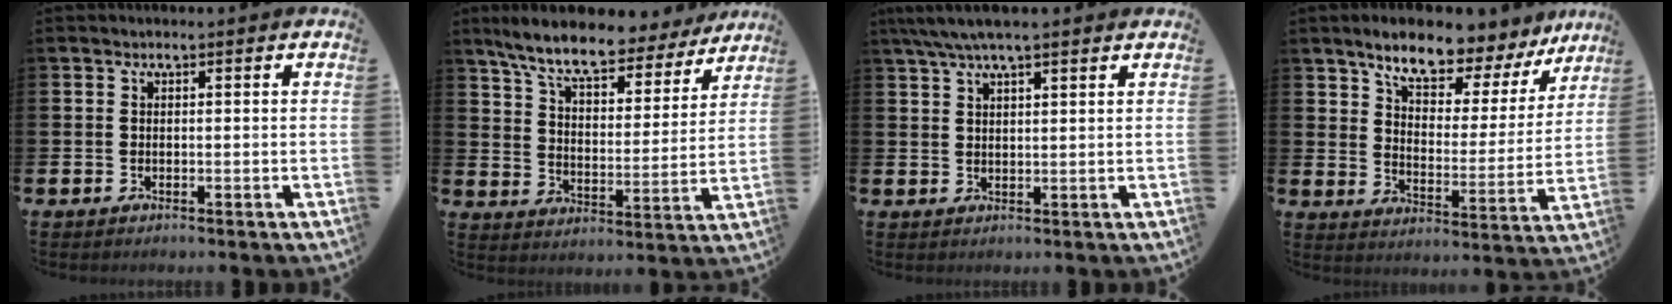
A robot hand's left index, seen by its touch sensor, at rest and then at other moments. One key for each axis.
{"total": 9.2, "fx": 8.2, "fy": 1.7, "fz": 3.6, "tx": -0.098, "ty": -0.047, "tz": 0.141}
{"total": 4.8, "fx": 3.9, "fy": 0.8, "fz": 2.7, "tx": -0.060, "ty": -0.002, "tz": 0.071}
{"total": 8.9, "fx": 7.9, "fy": 2.5, "fz": 3.4, "tx": -0.080, "ty": -0.060, "tz": 0.129}